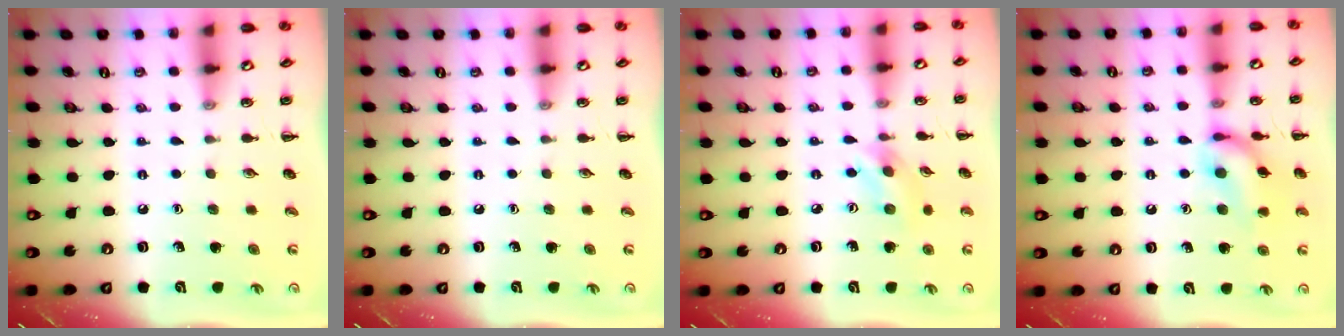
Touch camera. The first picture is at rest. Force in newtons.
{"total": 0.0}
{"total": 4.1, "press": 4.0, "slide": 0.6}
{"total": 12.9, "press": 12.8, "slide": 1.2}